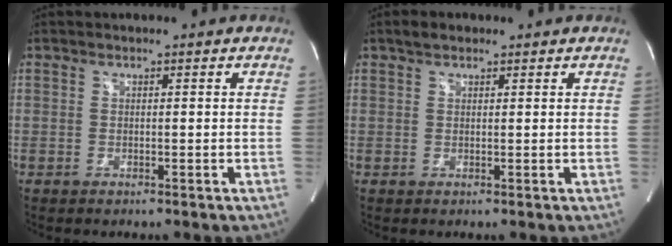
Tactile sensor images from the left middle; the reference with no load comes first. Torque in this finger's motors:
{"motor_torque": [0.19, -0.11, -0.01, 0.02]}